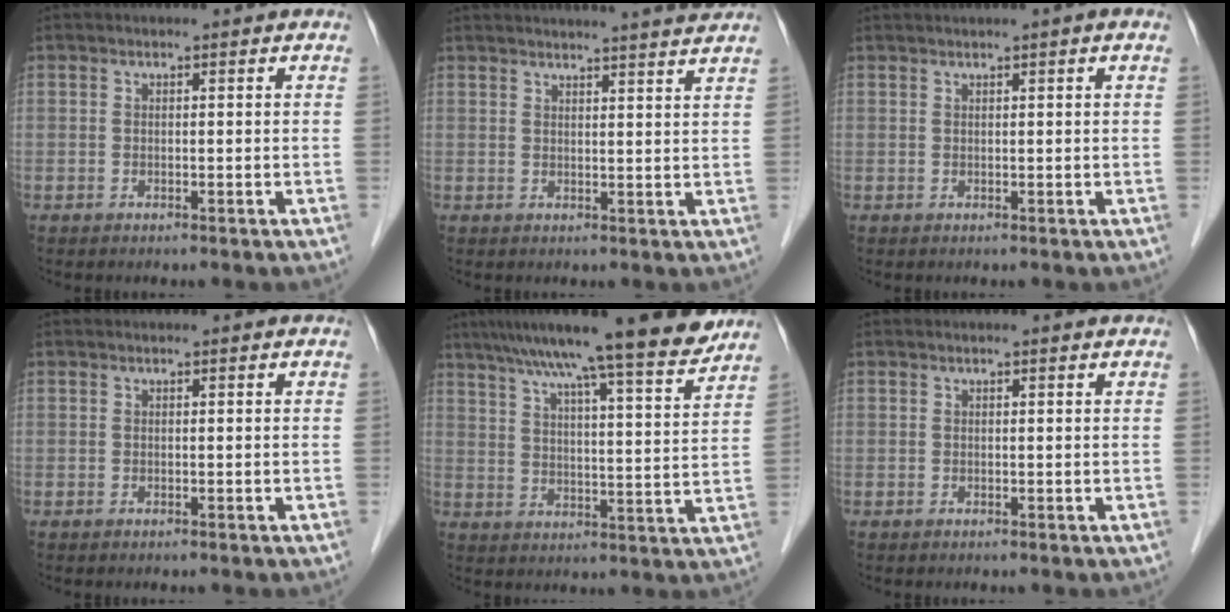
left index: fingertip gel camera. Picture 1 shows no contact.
{"total": 12.9, "force": [12.0, -0.8, 4.6], "torque": [-0.070, -0.008, 0.140]}
{"total": 1.9, "force": [1.3, -0.3, 1.4], "torque": [-0.026, 0.010, 0.024]}
{"total": 0.0}
{"total": 19.3, "force": [15.8, 0.7, 11.0], "torque": [-0.172, 0.015, 0.223]}
{"total": 0.7, "force": [0.6, 0.0, 0.4], "torque": [-0.013, 0.007, 0.012]}